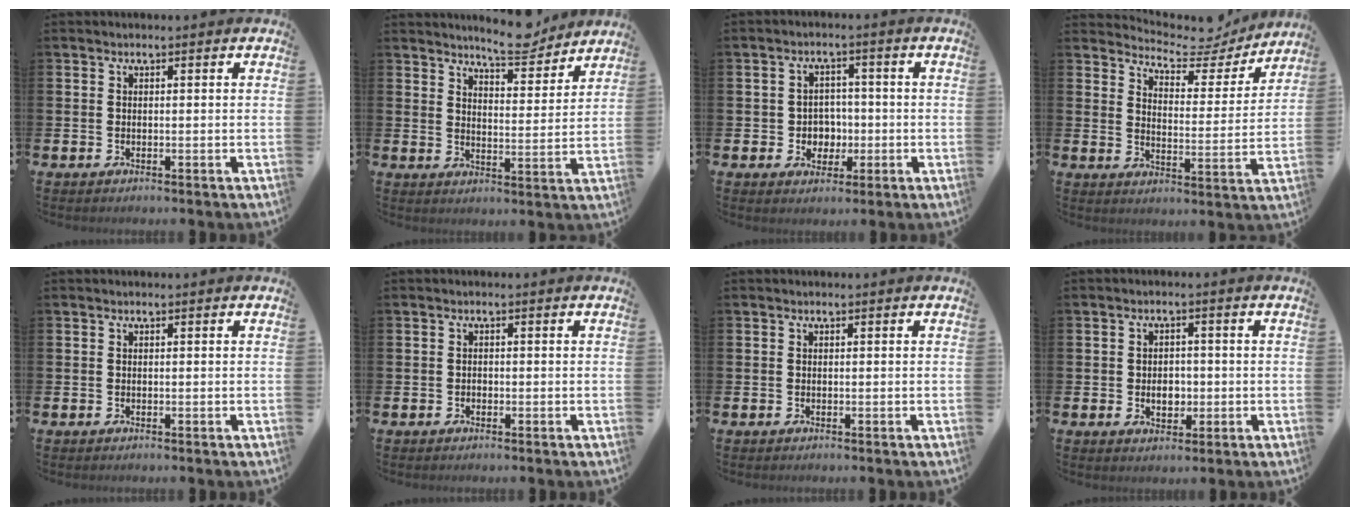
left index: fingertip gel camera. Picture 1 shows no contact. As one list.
[{"total": 8.0, "force": [7.7, 1.3, 1.7], "torque": [-0.036, -0.049, 0.139]}, {"total": 3.5, "force": [-0.3, 3.4, 0.9], "torque": [-0.021, 0.000, -0.013]}, {"total": 6.1, "force": [5.8, 1.7, 0.8], "torque": [-0.039, -0.047, 0.097]}, {"total": 0.0}, {"total": 0.6, "force": [-0.3, 0.5, 0.1], "torque": [-0.009, 0.005, -0.005]}, {"total": 0.0}, {"total": 3.0, "force": [-0.3, 2.3, 1.9], "torque": [-0.022, -0.001, -0.013]}]